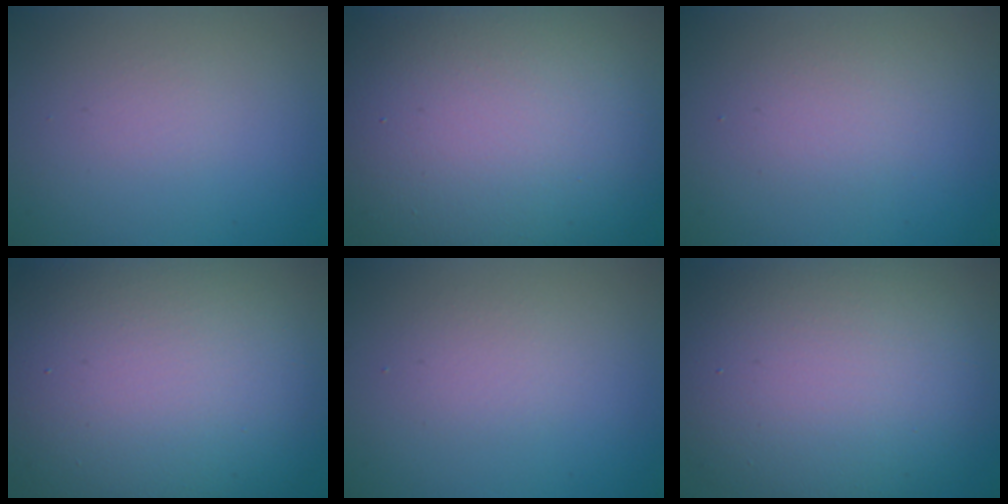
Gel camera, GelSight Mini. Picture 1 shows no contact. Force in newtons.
{"total": 19.2, "press": 19.2, "slide": 1.4}
{"total": 1.9, "press": 1.8, "slide": 0.2}
{"total": 18.2, "press": 18.2, "slide": 1.0}
{"total": 1.5, "press": 1.5, "slide": 0.1}
{"total": 13.9, "press": 13.9, "slide": 0.8}